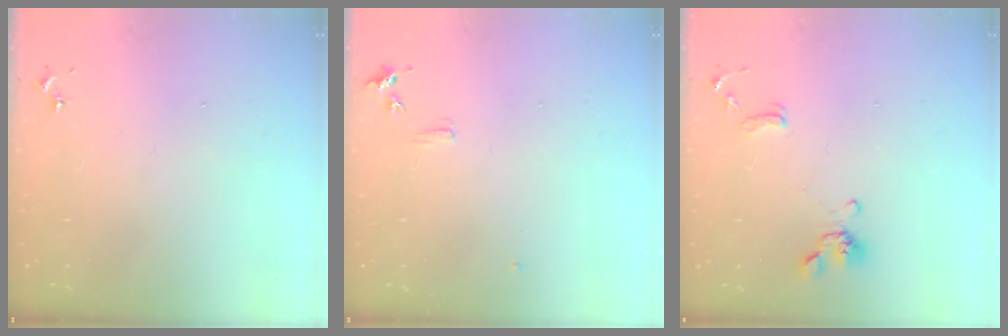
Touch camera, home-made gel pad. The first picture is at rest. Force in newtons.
{"total": 5.6, "press": 5.5, "slide": 0.7}
{"total": 11.5, "press": 11.3, "slide": 1.8}